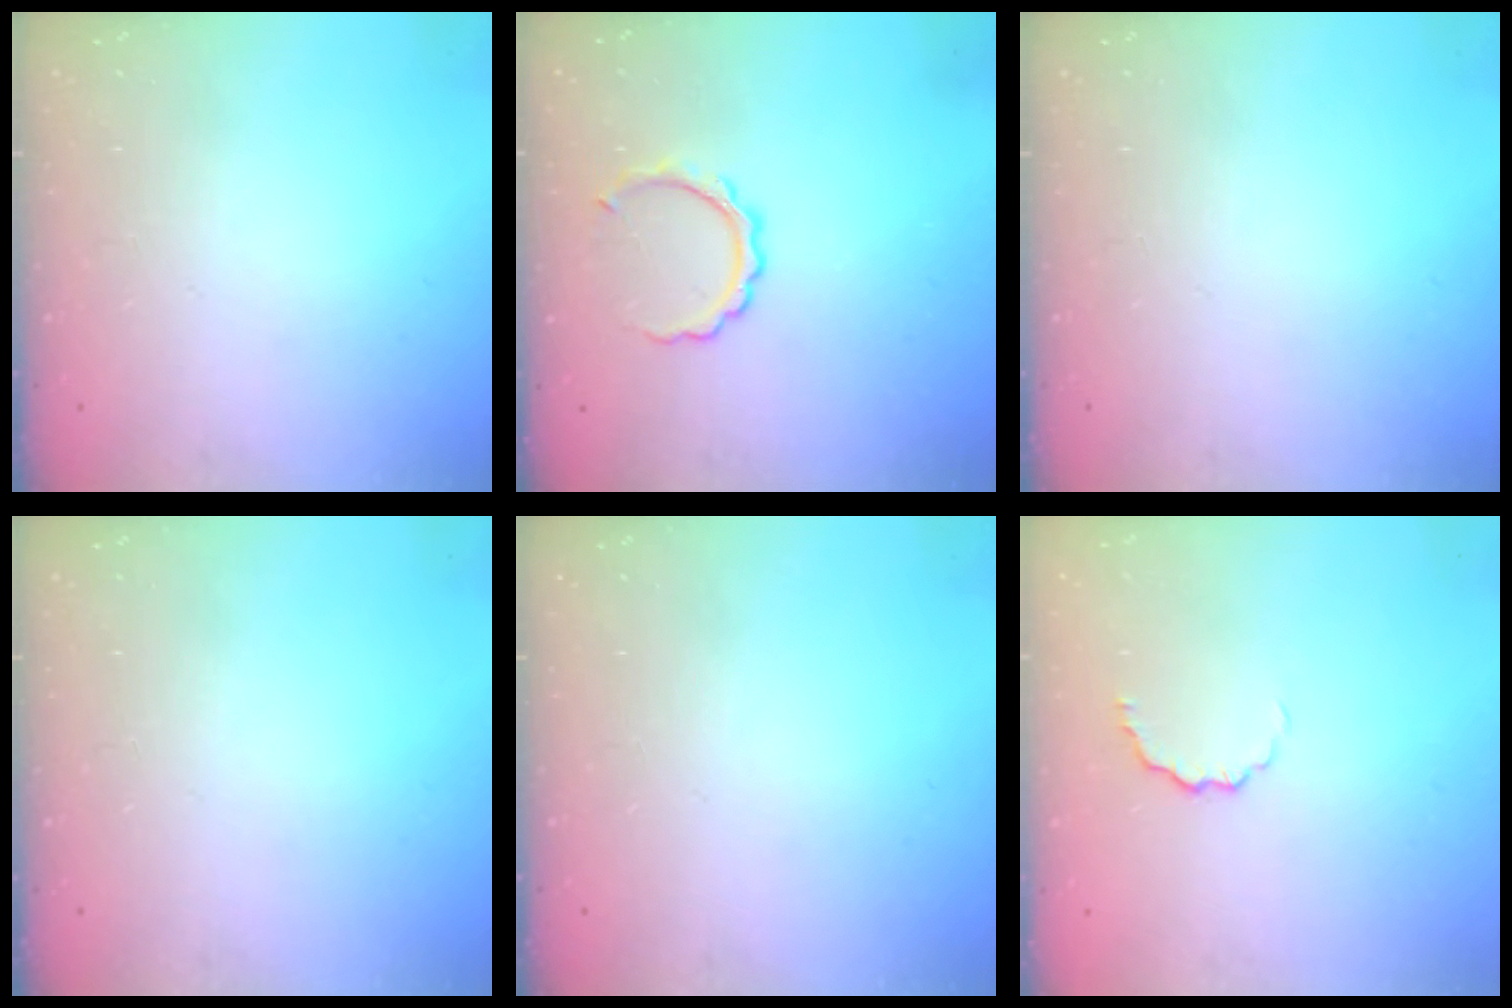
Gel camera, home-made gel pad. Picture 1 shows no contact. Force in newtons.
{"total": 5.1, "press": 5.0, "slide": 0.1}
{"total": 0.0}
{"total": 0.0}
{"total": 0.0}
{"total": 4.2, "press": 4.0, "slide": 1.1}